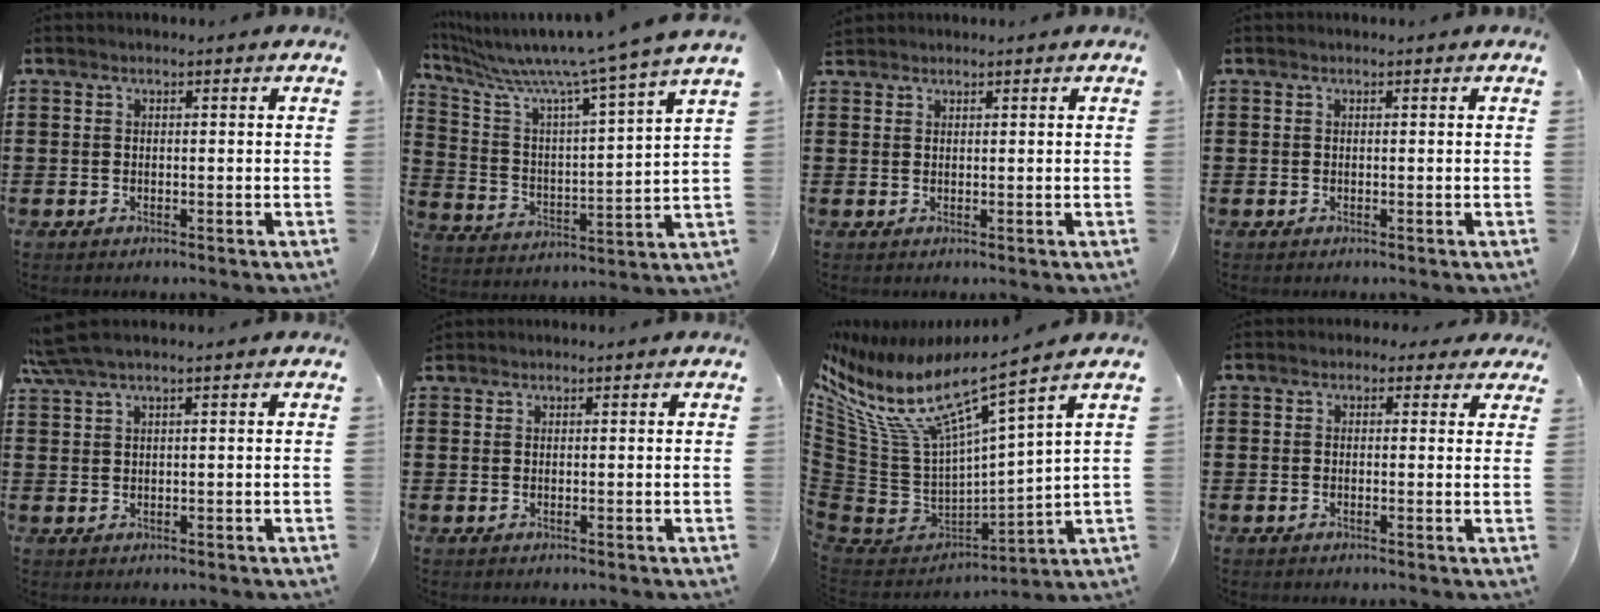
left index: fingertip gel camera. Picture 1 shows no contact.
{"total": 7.4, "force": [6.3, -0.8, 3.7], "torque": [-0.104, -0.063, 0.093]}
{"total": 1.0, "force": [1.0, 0.3, 0.1], "torque": [-0.004, 0.001, 0.020]}
{"total": 0.0}
{"total": 3.0, "force": [1.9, 0.2, 2.3], "torque": [-0.056, 0.000, 0.032]}
{"total": 0.6, "force": [0.6, 0.2, 0.0], "torque": [-0.003, 0.000, 0.012]}
{"total": 10.2, "force": [5.8, 2.6, 8.0], "torque": [-0.196, -0.051, 0.085]}
{"total": 1.4, "force": [0.5, 1.1, 0.6], "torque": [-0.009, 0.004, 0.007]}